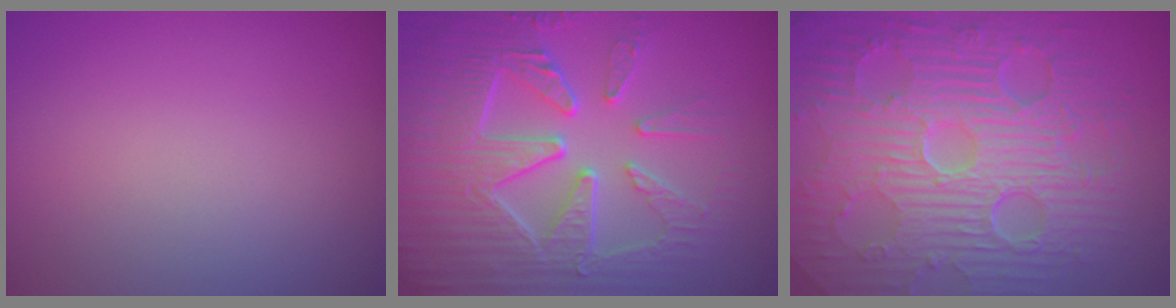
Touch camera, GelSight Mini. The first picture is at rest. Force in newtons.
{"total": 9.4, "press": 6.7, "slide": 6.5}
{"total": 11.5, "press": 7.4, "slide": 8.8}